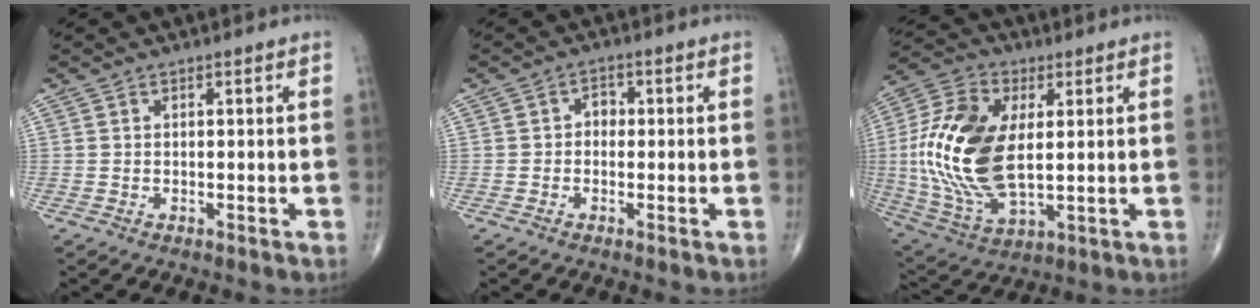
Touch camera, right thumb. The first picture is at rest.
{"total": 2.1, "force": [-0.2, 1.7, 1.3], "torque": [-0.004, 0.009, -0.012]}
{"total": 20.9, "force": [1.6, 11.3, 17.6], "torque": [-0.371, -0.010, 0.033]}